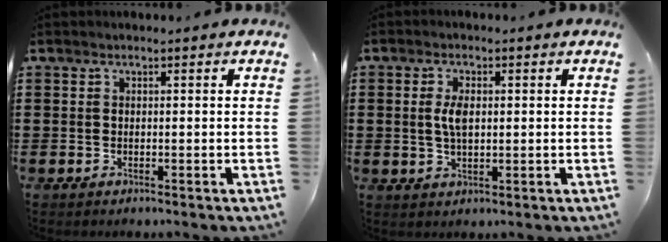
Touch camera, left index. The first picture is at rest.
{"total": 3.8, "force": [0.5, 1.8, 3.3], "torque": [-0.076, 0.006, 0.005]}